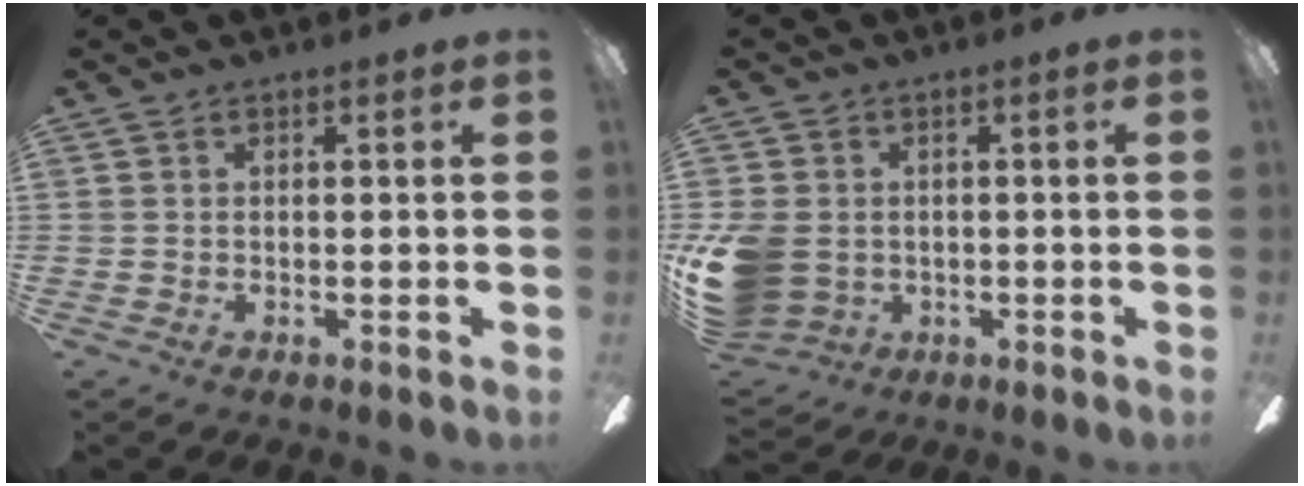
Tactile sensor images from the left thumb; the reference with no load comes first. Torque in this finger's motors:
{"motor_torque": [0.82, 2.04, 0.71, -0.66, 0.10]}